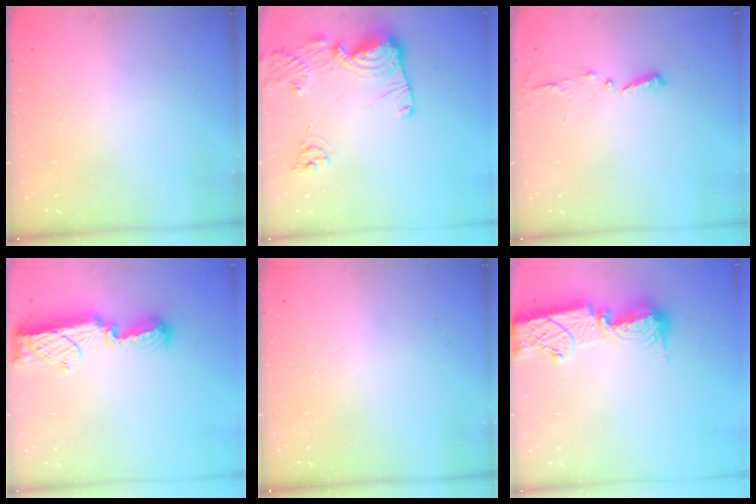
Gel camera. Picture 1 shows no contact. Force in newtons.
{"total": 13.5, "press": 13.4, "slide": 1.4}
{"total": 3.9, "press": 3.9, "slide": 0.3}
{"total": 11.3, "press": 11.3, "slide": 0.8}
{"total": 0.0}
{"total": 14.1, "press": 14.0, "slide": 1.5}